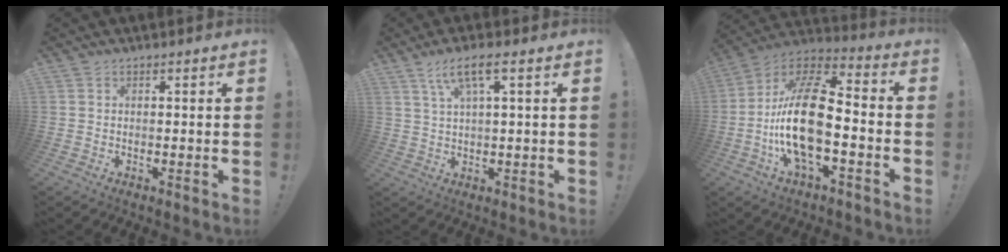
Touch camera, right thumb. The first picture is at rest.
{"total": 6.9, "force": [3.0, 1.4, 6.1], "torque": [-0.113, -0.003, 0.051]}
{"total": 22.3, "force": [-4.6, 9.8, 19.5], "torque": [-0.387, 0.029, -0.077]}